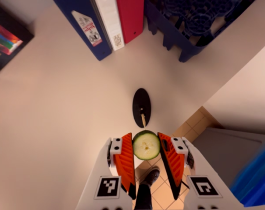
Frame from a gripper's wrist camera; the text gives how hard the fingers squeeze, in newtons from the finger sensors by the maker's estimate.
{"total": 5.9, "left": 5.6, "right": 6.1}